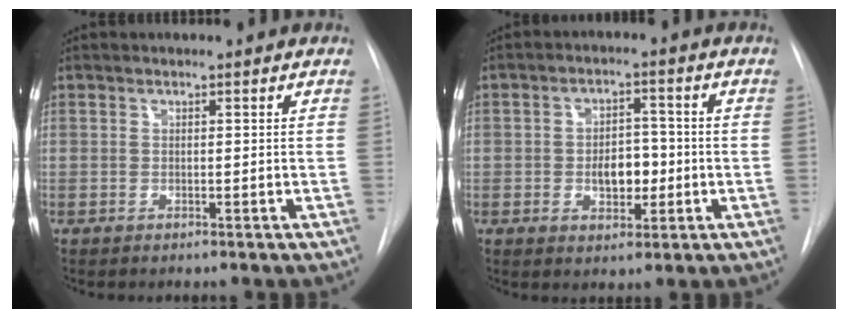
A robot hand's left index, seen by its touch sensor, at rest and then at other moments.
{"total": 5.6, "force": [-1.3, 3.3, 4.3], "torque": [-0.065, 0.005, -0.018]}